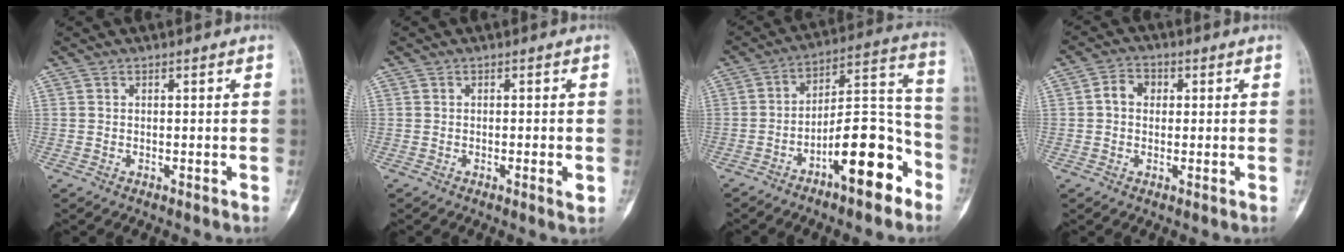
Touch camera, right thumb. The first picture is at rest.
{"total": 1.9, "force": [-0.5, 0.2, 1.8], "torque": [-0.034, -0.005, -0.009]}
{"total": 15.9, "force": [-8.5, 5.4, 12.3], "torque": [-0.176, 0.084, -0.136]}
{"total": 4.0, "force": [0.4, 3.3, 2.3], "torque": [-0.026, 0.013, 0.000]}